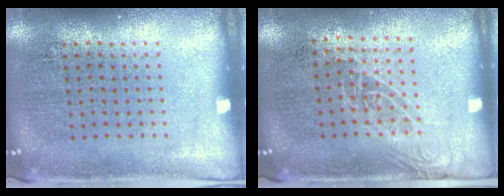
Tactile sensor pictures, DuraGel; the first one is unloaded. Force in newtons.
{"total": 1.3, "press": 1.0, "slide": 0.9}